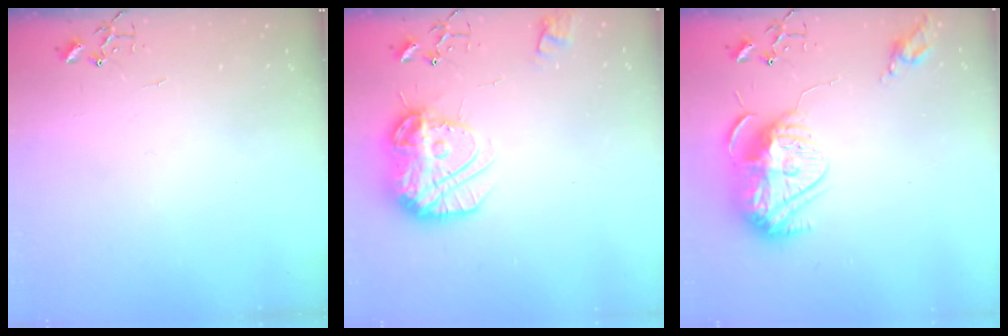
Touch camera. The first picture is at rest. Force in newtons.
{"total": 15.4, "press": 15.4, "slide": 1.3}
{"total": 14.8, "press": 14.8, "slide": 1.2}